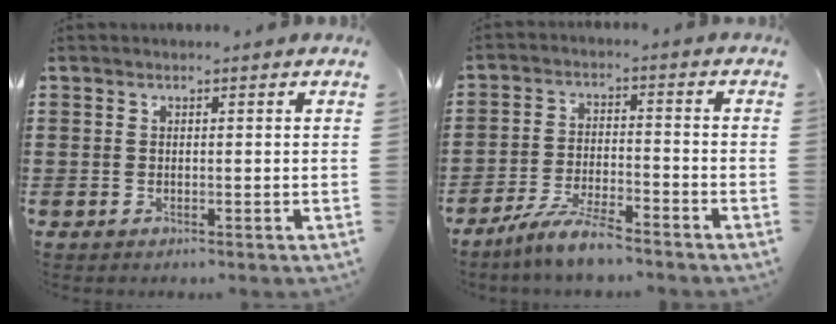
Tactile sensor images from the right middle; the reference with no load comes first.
{"total": 6.6, "force": [-5.7, 0.5, 3.2], "torque": [-0.079, -0.011, -0.111]}